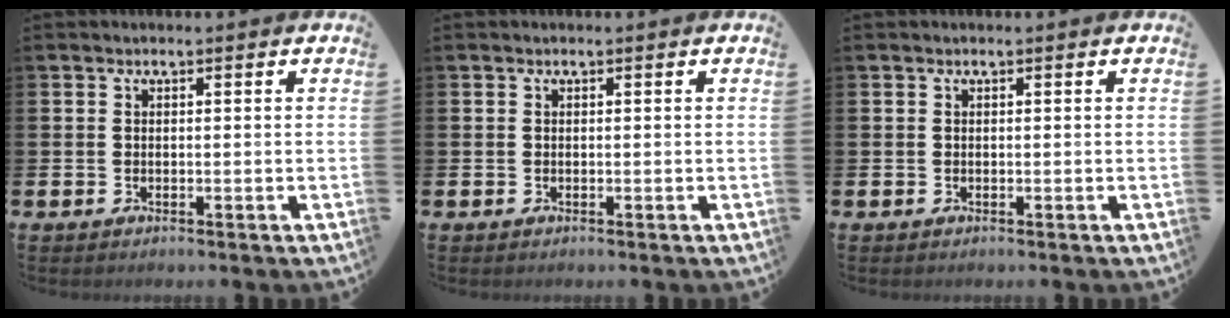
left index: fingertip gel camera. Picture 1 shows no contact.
{"total": 0.0}
{"total": 0.0}